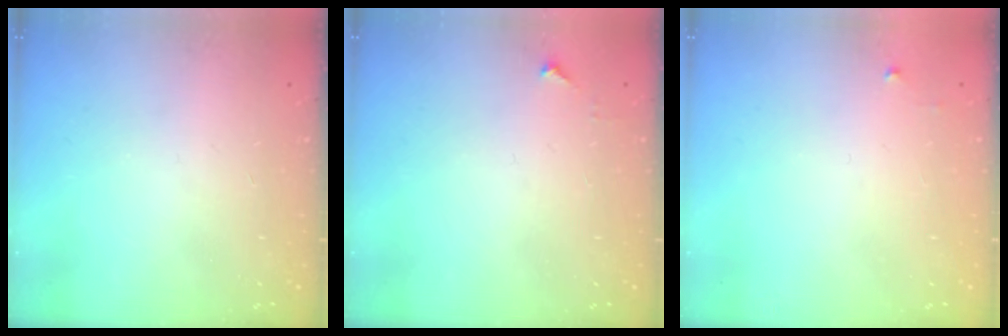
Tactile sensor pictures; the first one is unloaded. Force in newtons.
{"total": 3.4, "press": 3.3, "slide": 0.5}
{"total": 2.5, "press": 2.5, "slide": 0.4}